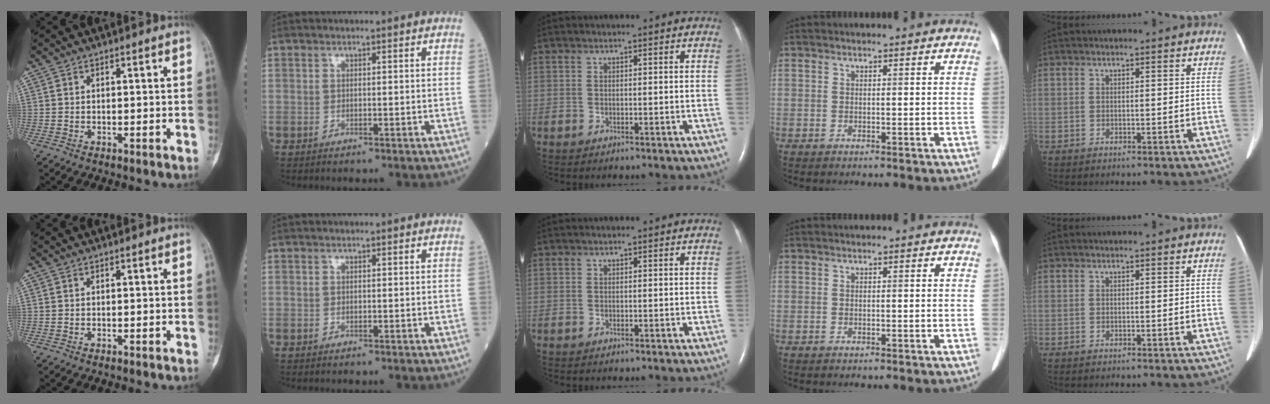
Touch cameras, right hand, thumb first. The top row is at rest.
{}